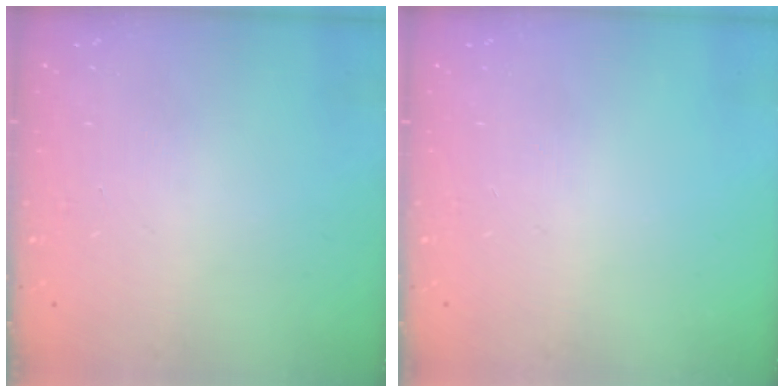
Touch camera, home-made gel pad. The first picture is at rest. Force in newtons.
{"total": 0.0}